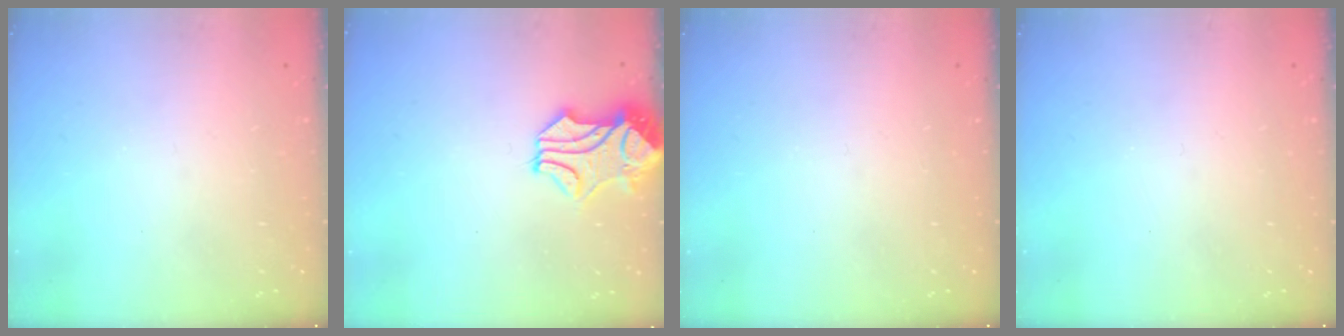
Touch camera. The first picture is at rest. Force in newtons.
{"total": 1.0, "press": 0.3, "slide": 0.9}
{"total": 0.0}
{"total": 0.0}